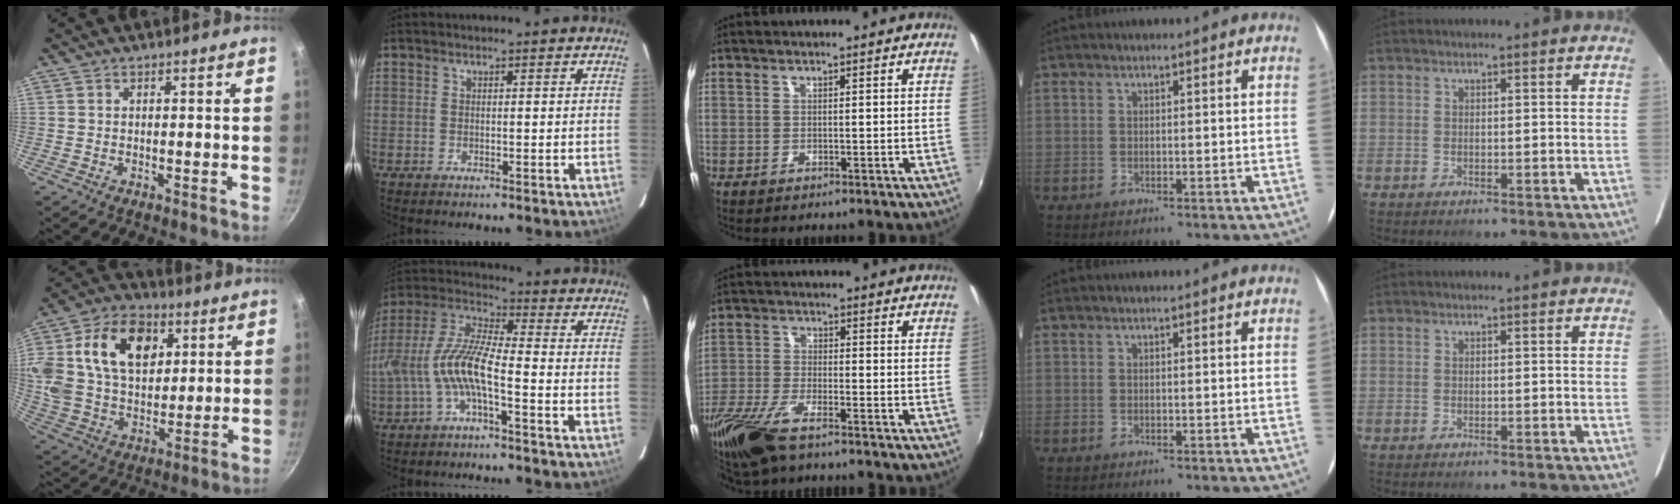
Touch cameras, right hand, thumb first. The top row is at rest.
{"thumb": {"total": 25.4, "force": [8.0, 17.5, 16.6], "torque": [-0.323, 0.014, 0.136]}, "index": {"total": 10.4, "force": [-3.6, 2.2, 9.5], "torque": [-0.212, 0.009, -0.070]}, "middle": {"total": 10.8, "force": [-7.8, 2.9, 6.9], "torque": [-0.165, -0.030, -0.159]}}